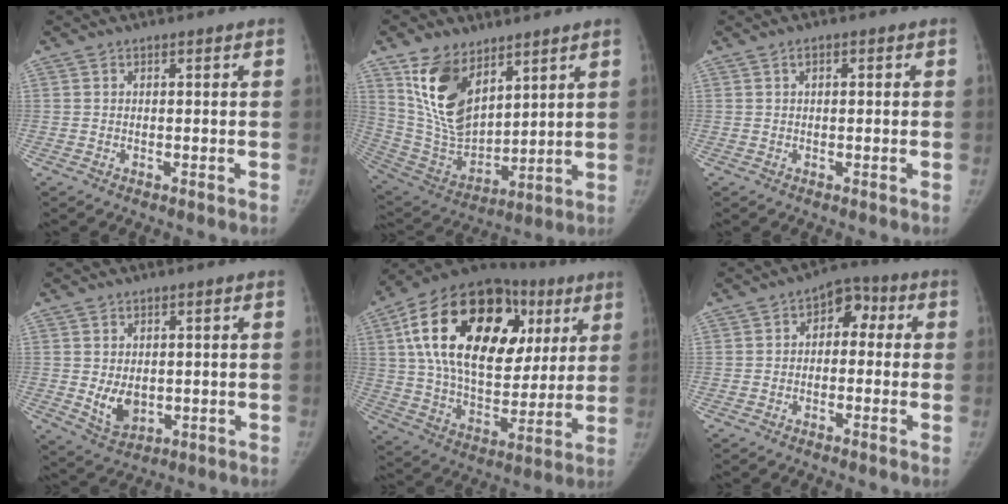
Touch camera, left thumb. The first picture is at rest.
{"total": 17.0, "force": [8.8, 9.6, 10.9], "torque": [-0.169, -0.048, 0.189]}
{"total": 1.5, "force": [0.3, 0.9, 1.2], "torque": [-0.016, 0.005, 0.002]}
{"total": 6.0, "force": [-0.2, 4.4, 4.1], "torque": [-0.052, -0.009, 0.012]}
{"total": 32.5, "force": [10.6, 18.9, 24.1], "torque": [-0.392, 0.029, 0.174]}
{"total": 6.7, "force": [-0.1, 4.7, 4.8], "torque": [-0.030, 0.034, -0.018]}